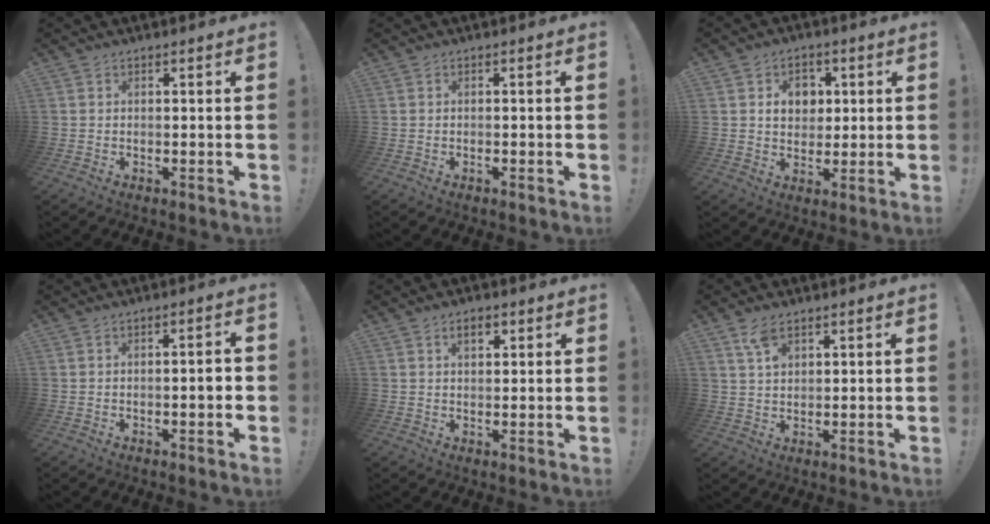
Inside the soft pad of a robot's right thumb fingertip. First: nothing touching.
{"total": 0.5, "force": [-0.5, 0.0, 0.2], "torque": [-0.005, -0.002, -0.009]}
{"total": 7.8, "force": [2.2, 6.5, 3.6], "torque": [-0.042, -0.011, 0.040]}
{"total": 2.8, "force": [-0.8, 0.4, 2.7], "torque": [-0.045, 0.006, -0.015]}
{"total": 3.5, "force": [1.7, 1.9, 2.4], "torque": [-0.038, 0.001, 0.026]}
{"total": 5.2, "force": [3.2, 2.7, 3.1], "torque": [-0.044, -0.017, 0.056]}